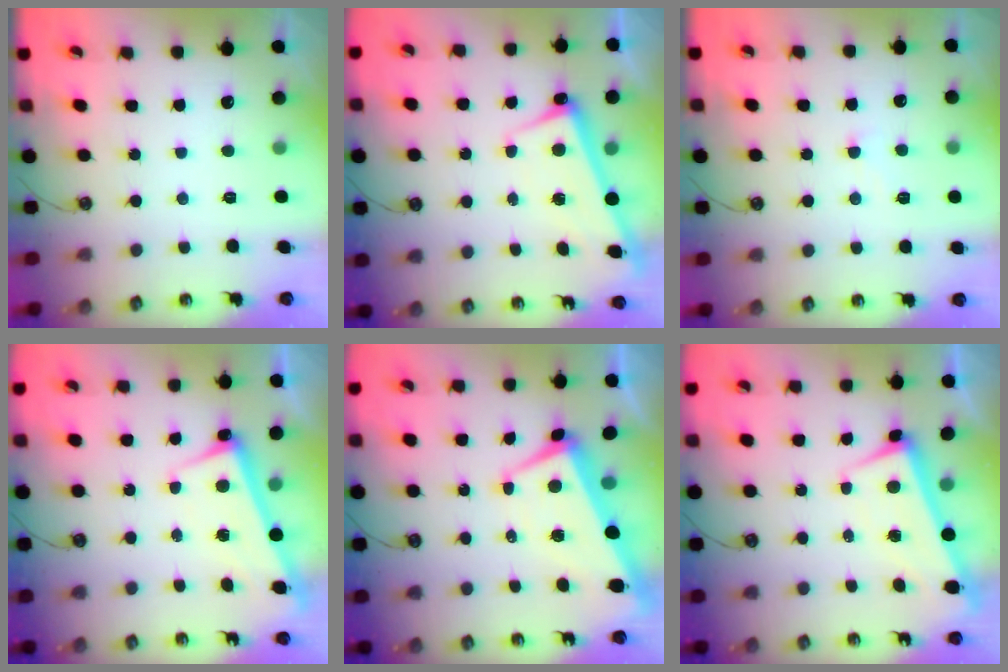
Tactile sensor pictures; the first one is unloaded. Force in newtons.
{"total": 2.3, "press": 2.3, "slide": 0.5}
{"total": 2.7, "press": 2.7, "slide": 0.4}
{"total": 2.5, "press": 2.4, "slide": 0.5}
{"total": 1.9, "press": 1.5, "slide": 1.2}
{"total": 1.5, "press": 0.5, "slide": 1.4}